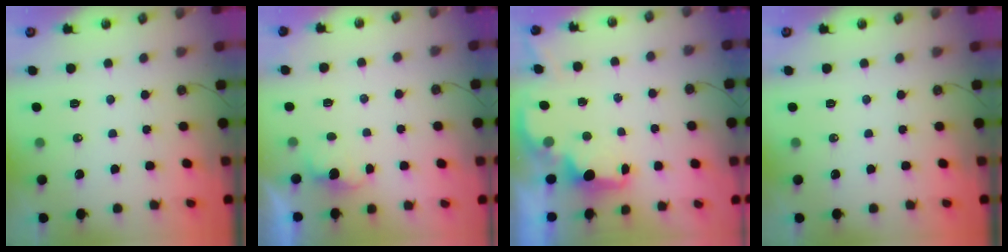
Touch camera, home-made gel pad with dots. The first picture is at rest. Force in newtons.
{"total": 1.5, "press": 1.3, "slide": 0.8}
{"total": 1.8, "press": 1.6, "slide": 0.8}
{"total": 0.0}